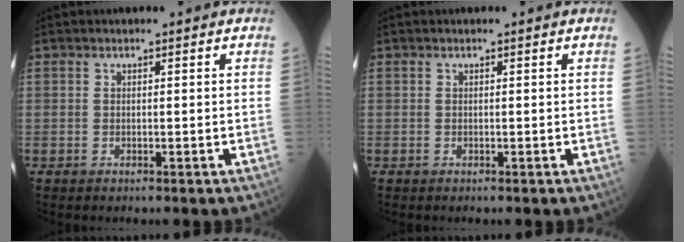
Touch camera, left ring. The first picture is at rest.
{"total": 0.0}